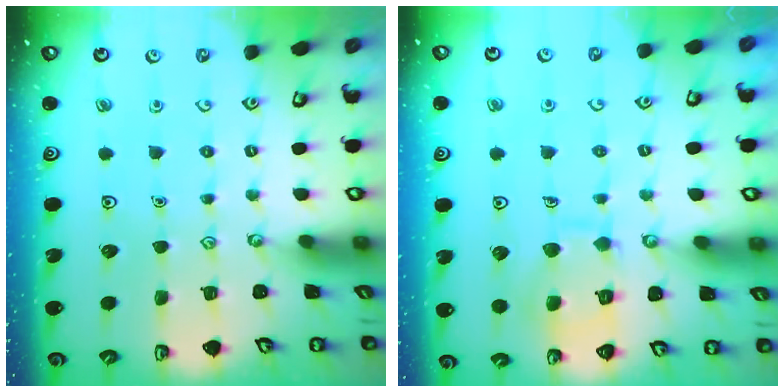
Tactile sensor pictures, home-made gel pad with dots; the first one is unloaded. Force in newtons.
{"total": 9.6, "press": 9.6, "slide": 0.1}